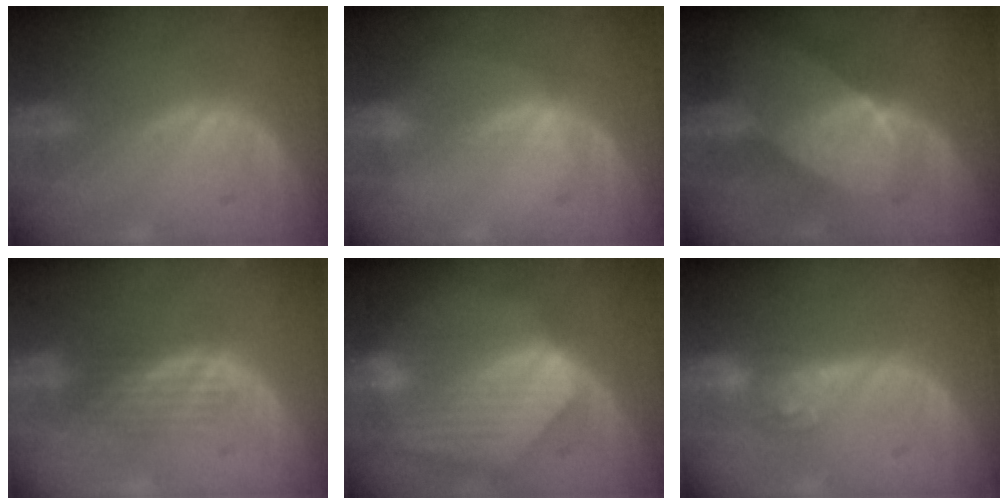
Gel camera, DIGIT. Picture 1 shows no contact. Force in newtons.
{"total": 0.9, "press": 0.8, "slide": 0.2}
{"total": 7.7, "press": 6.9, "slide": 3.5}
{"total": 3.7, "press": 3.2, "slide": 1.8}
{"total": 9.2, "press": 8.1, "slide": 4.3}
{"total": 4.6, "press": 4.5, "slide": 0.8}